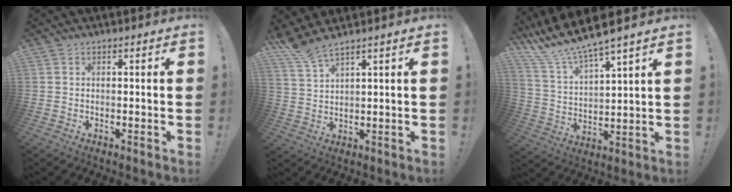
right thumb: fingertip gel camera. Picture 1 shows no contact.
{"total": 5.7, "force": [4.9, 0.3, 2.8], "torque": [-0.059, -0.030, 0.090]}
{"total": 11.4, "force": [10.3, 0.7, 4.8], "torque": [-0.118, -0.086, 0.181]}